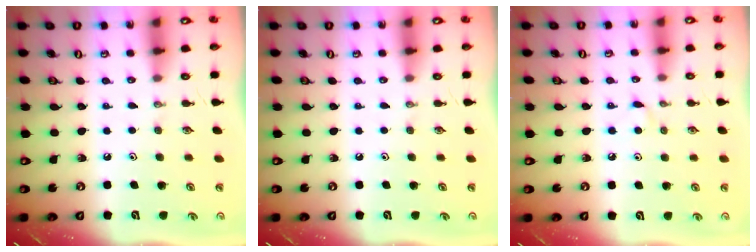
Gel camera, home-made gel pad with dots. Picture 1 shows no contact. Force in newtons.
{"total": 0.0}
{"total": 3.9, "press": 3.9, "slide": 0.6}